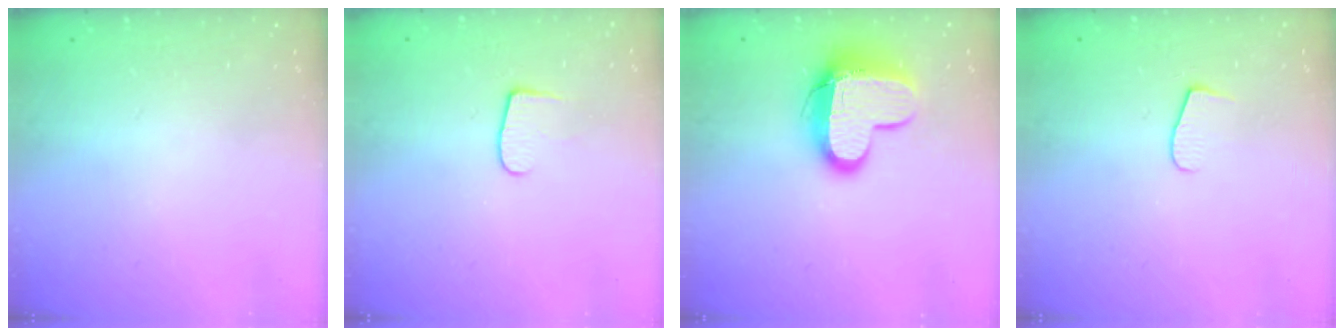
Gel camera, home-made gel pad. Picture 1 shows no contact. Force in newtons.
{"total": 6.1, "press": 6.0, "slide": 0.6}
{"total": 12.9, "press": 12.9, "slide": 1.1}
{"total": 7.5, "press": 7.5, "slide": 0.6}